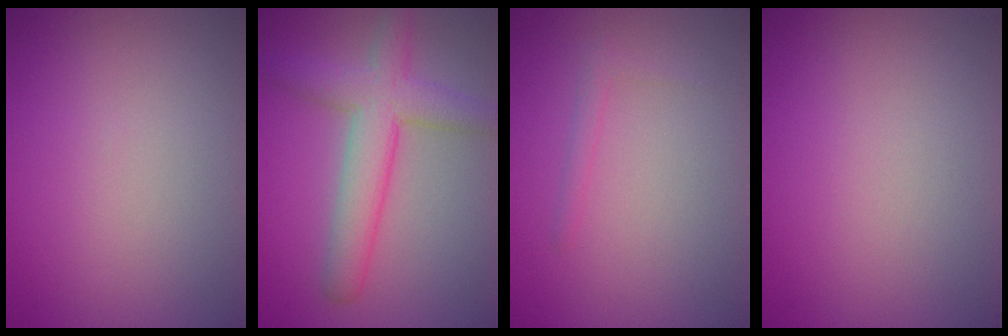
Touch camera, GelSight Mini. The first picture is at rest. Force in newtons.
{"total": 5.4, "press": 5.4, "slide": 0.1}
{"total": 0.8, "press": 0.8, "slide": 0.1}
{"total": 0.0}